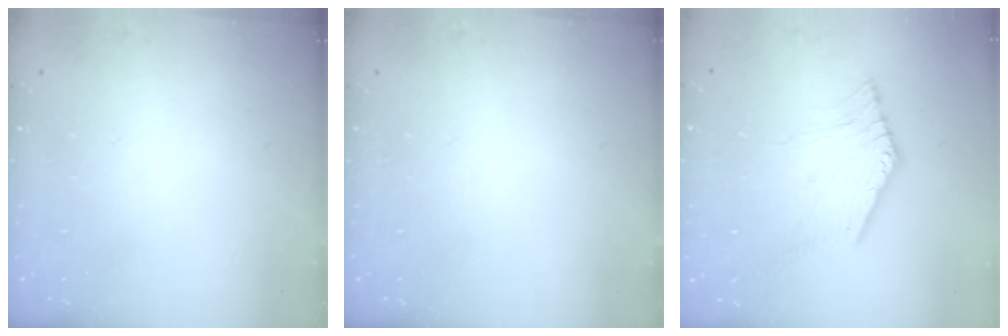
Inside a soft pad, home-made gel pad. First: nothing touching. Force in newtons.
{"total": 0.0}
{"total": 4.6, "press": 4.4, "slide": 1.2}